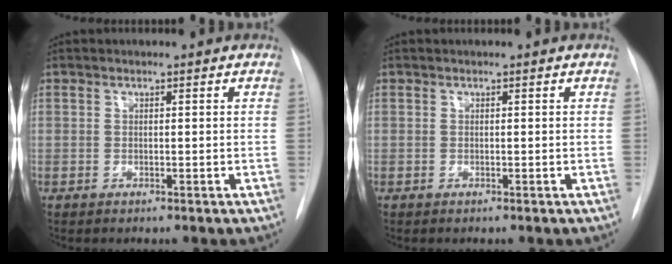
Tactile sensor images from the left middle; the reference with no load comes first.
{"total": 0.0}